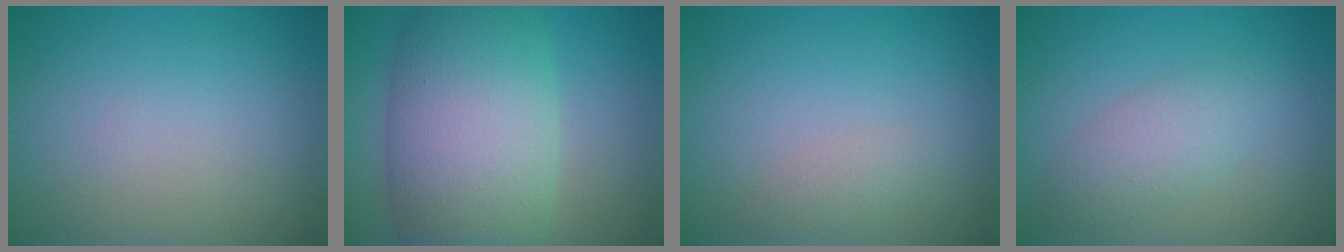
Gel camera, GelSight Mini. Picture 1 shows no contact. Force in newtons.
{"total": 11.3, "press": 11.3, "slide": 0.5}
{"total": 1.1, "press": 1.1, "slide": 0.0}
{"total": 2.9, "press": 2.9, "slide": 0.1}